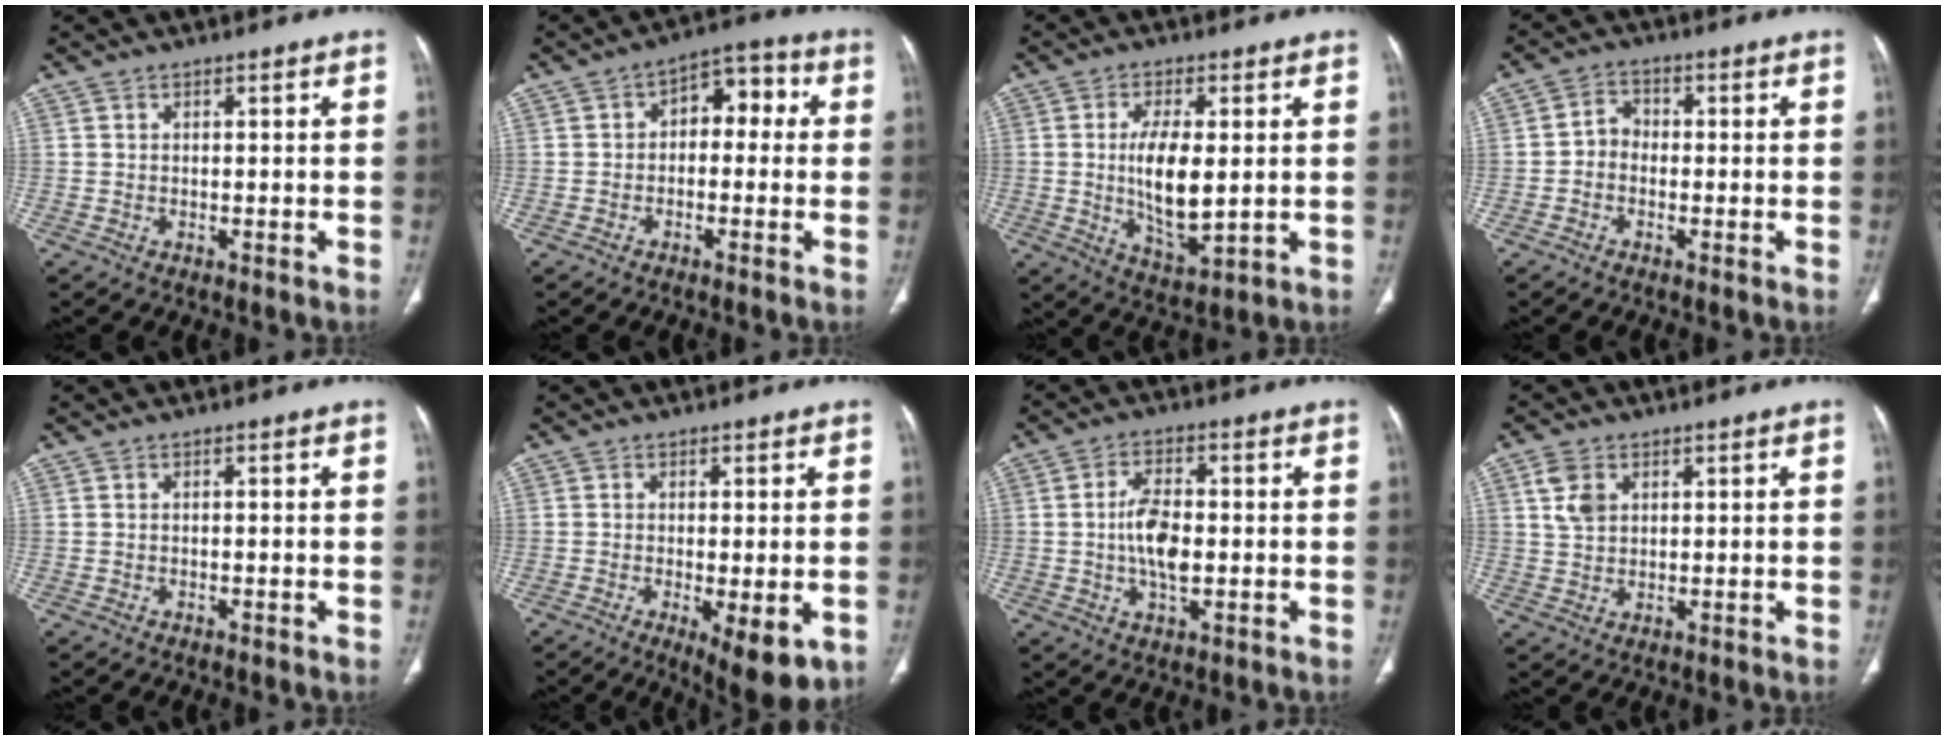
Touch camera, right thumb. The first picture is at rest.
{"total": 7.3, "force": [0.4, 4.8, 5.5], "torque": [-0.042, 0.034, -0.008]}
{"total": 10.8, "force": [0.3, 4.4, 9.9], "torque": [-0.176, -0.021, 0.014]}
{"total": 3.5, "force": [-0.9, 2.9, 1.7], "torque": [-0.016, 0.015, -0.028]}
{"total": 0.0}
{"total": 9.1, "force": [-2.9, 2.9, 8.1], "torque": [-0.116, -0.017, -0.038]}
{"total": 7.7, "force": [-0.5, 3.8, 6.6], "torque": [-0.124, 0.005, -0.011]}
{"total": 4.7, "force": [1.8, 3.3, 2.8], "torque": [-0.049, 0.000, 0.039]}